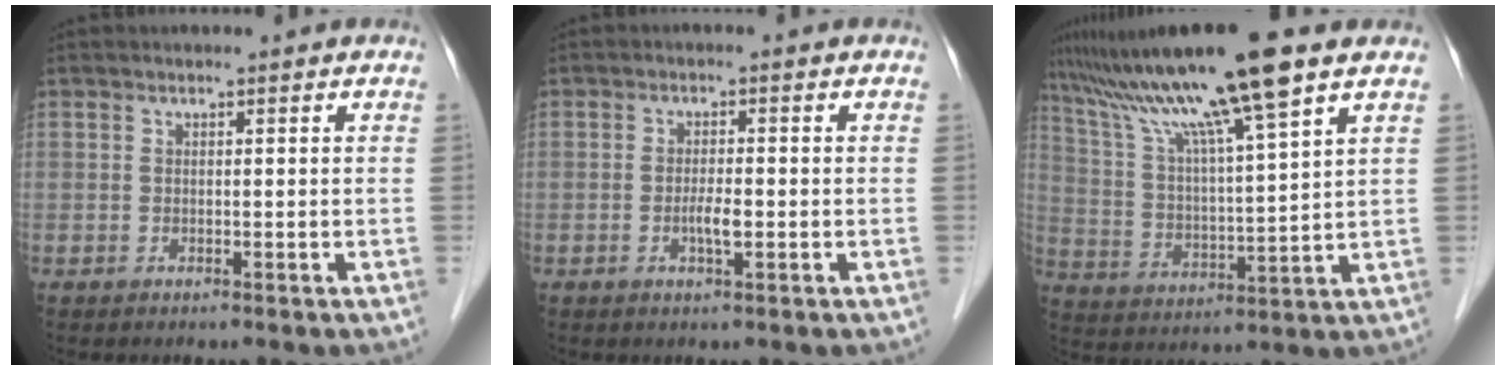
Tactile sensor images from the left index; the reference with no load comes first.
{"total": 2.7, "force": [-0.8, 0.5, 2.5], "torque": [-0.050, 0.000, -0.013]}
{"total": 16.5, "force": [11.6, -0.8, 11.6], "torque": [-0.205, 0.018, 0.203]}